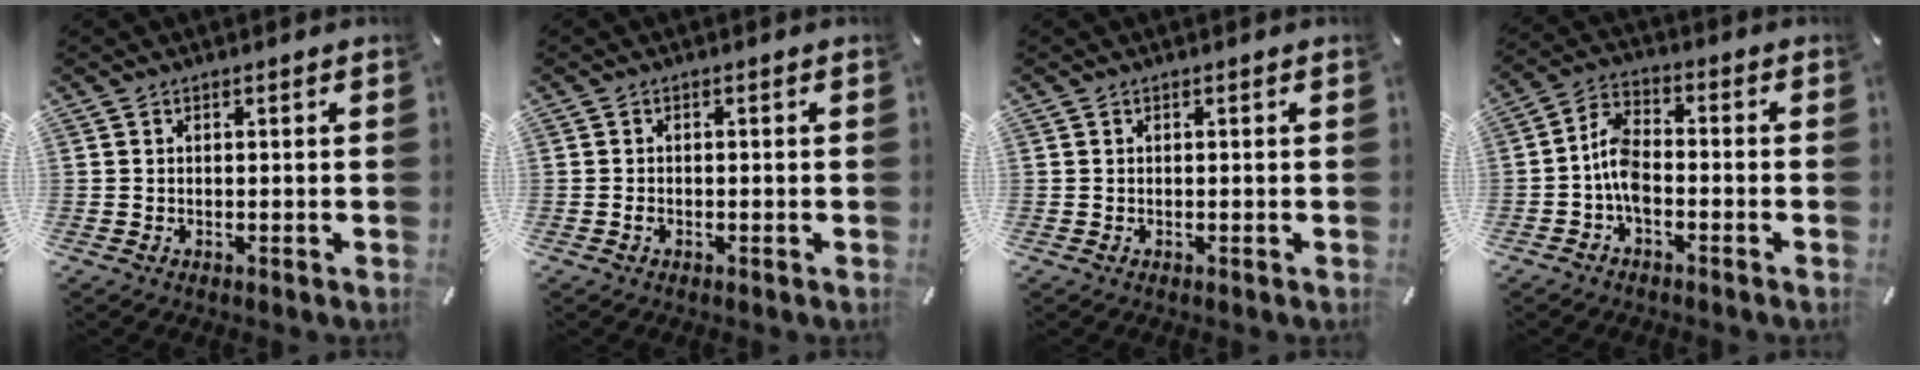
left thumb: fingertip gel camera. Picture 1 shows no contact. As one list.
[{"total": 0.9, "force": [-0.5, 0.5, 0.6], "torque": [-0.014, -0.001, -0.010]}, {"total": 0.0}, {"total": 6.9, "force": [-2.6, 3.9, 5.1], "torque": [-0.108, 0.013, -0.049]}]